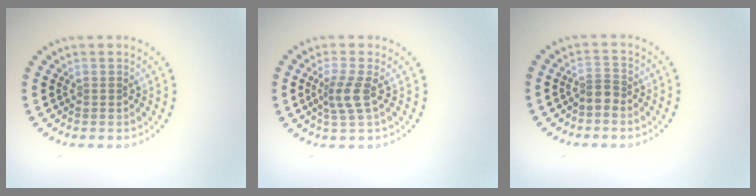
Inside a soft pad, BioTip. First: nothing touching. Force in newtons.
{"total": 2.4, "press": 1.9, "slide": 1.6}
{"total": 1.4, "press": 1.0, "slide": 1.0}